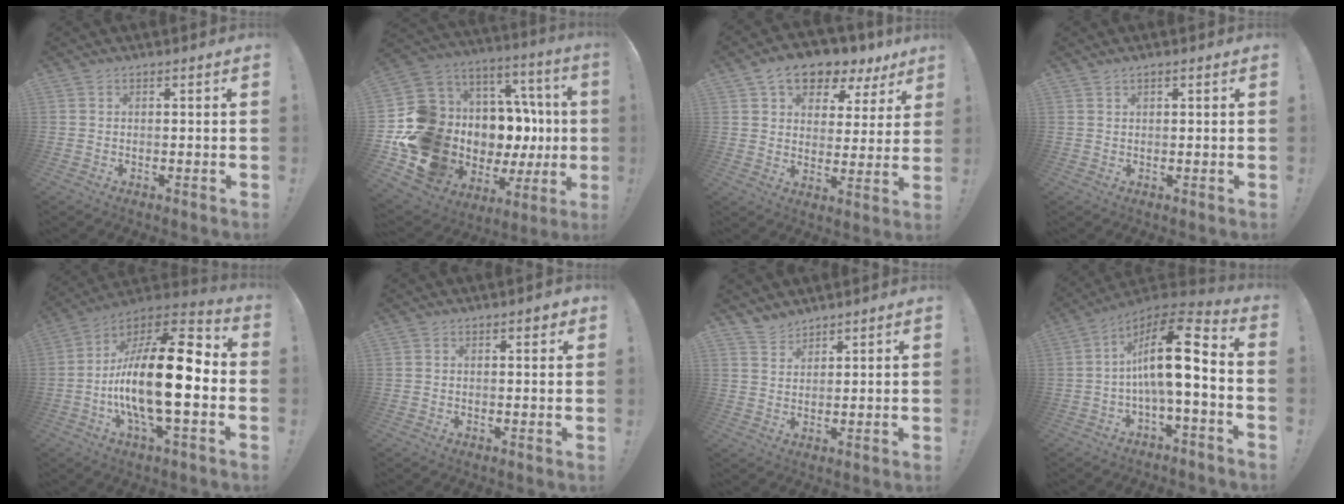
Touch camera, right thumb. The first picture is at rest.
{"total": 18.4, "force": [-2.8, 12.6, 13.1], "torque": [-0.218, -0.043, 0.031]}
{"total": 10.5, "force": [7.2, 6.0, 4.8], "torque": [-0.068, -0.049, 0.133]}
{"total": 1.3, "force": [1.0, 0.3, 0.7], "torque": [-0.014, -0.001, 0.019]}
{"total": 23.3, "force": [-3.8, 7.7, 21.6], "torque": [-0.389, 0.011, -0.068]}
{"total": 1.5, "force": [0.9, 0.7, 1.0], "torque": [0.003, -0.007, 0.012]}
{"total": 4.2, "force": [3.9, 1.4, 0.5], "torque": [-0.003, -0.027, 0.074]}
{"total": 16.7, "force": [0.8, 4.8, 16.0], "torque": [-0.252, -0.011, 0.008]}